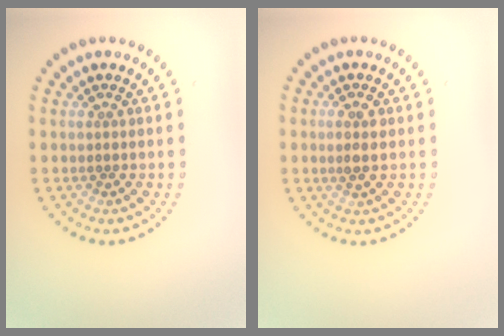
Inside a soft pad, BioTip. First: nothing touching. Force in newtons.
{"total": 1.7, "press": 1.6, "slide": 0.3}